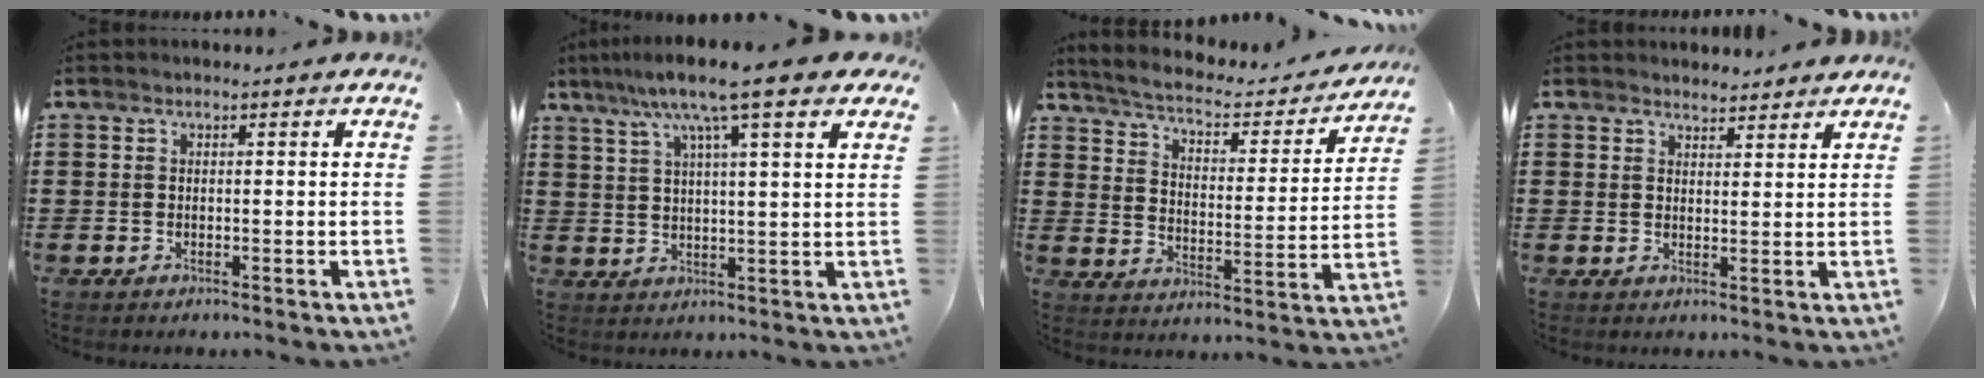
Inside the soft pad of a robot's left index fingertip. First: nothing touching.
{"total": 10.7, "force": [7.2, 1.4, 7.7], "torque": [-0.161, -0.008, 0.122]}
{"total": 3.6, "force": [3.3, 0.5, 1.4], "torque": [-0.047, -0.027, 0.047]}
{"total": 2.7, "force": [2.6, 0.5, 0.0], "torque": [-0.007, -0.002, 0.051]}